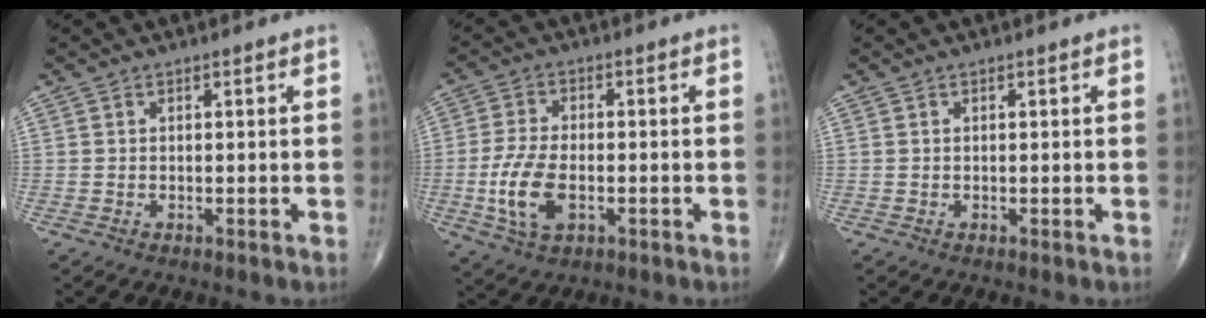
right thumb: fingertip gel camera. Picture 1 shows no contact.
{"total": 9.2, "force": [-2.2, 4.9, 7.5], "torque": [-0.156, 0.003, -0.040]}
{"total": 0.0}